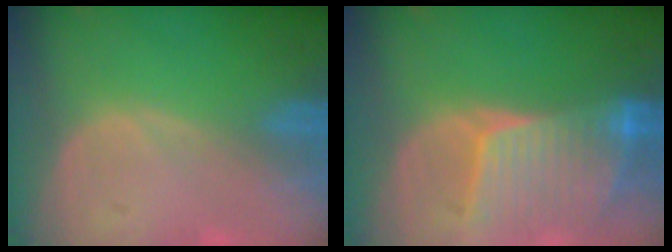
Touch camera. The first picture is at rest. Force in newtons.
{"total": 8.4, "press": 7.7, "slide": 3.4}